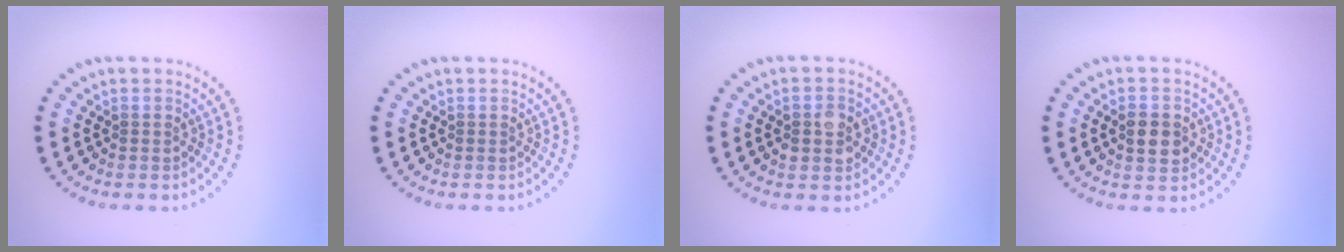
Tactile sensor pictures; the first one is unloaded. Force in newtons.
{"total": 0.0}
{"total": 2.8, "press": 2.8, "slide": 0.2}
{"total": 2.8, "press": 2.8, "slide": 0.1}